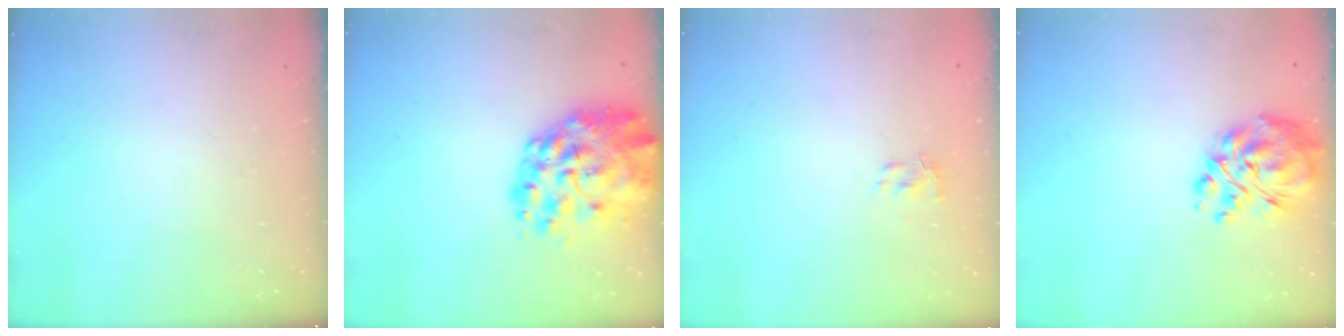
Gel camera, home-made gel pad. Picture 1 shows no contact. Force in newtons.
{"total": 18.9, "press": 17.8, "slide": 6.5}
{"total": 1.4, "press": 1.3, "slide": 0.6}
{"total": 12.9, "press": 12.0, "slide": 4.5}